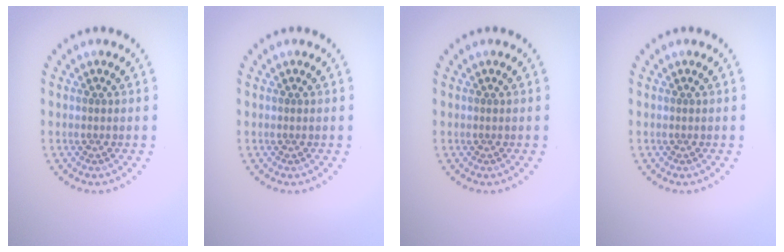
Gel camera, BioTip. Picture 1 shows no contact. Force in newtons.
{"total": 0.0}
{"total": 0.0}
{"total": 0.0}